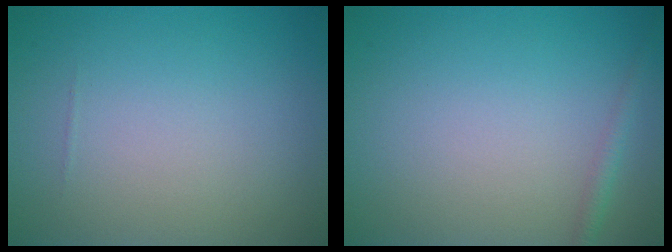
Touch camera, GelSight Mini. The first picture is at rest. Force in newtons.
{"total": 1.1, "press": 1.1, "slide": 0.1}